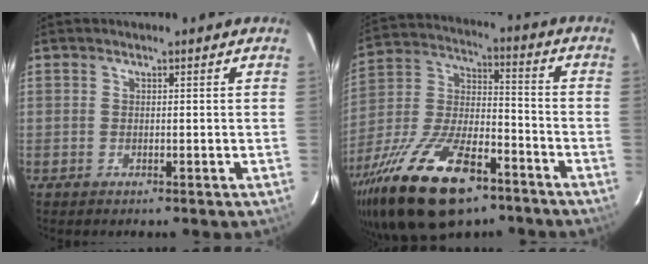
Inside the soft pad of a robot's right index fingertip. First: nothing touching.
{"total": 25.0, "force": [-15.5, 10.4, 16.7], "torque": [-0.337, -0.025, -0.263]}